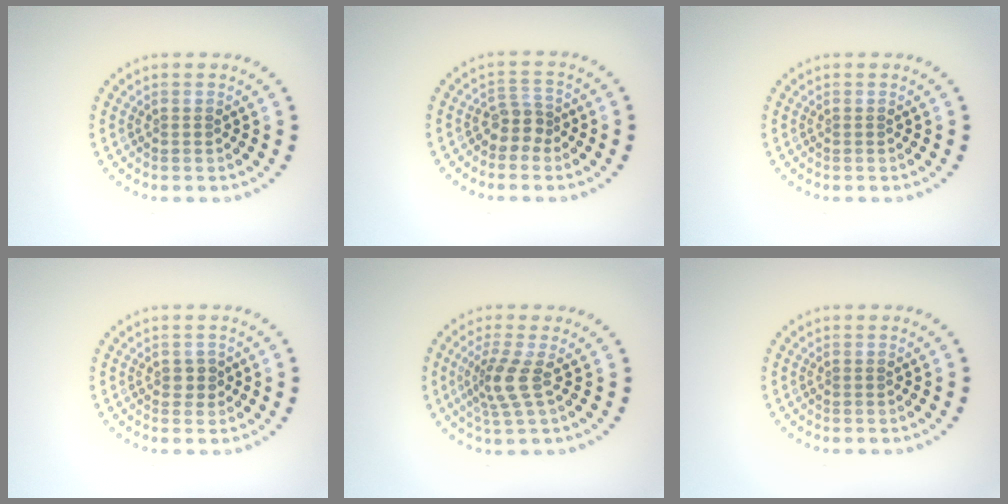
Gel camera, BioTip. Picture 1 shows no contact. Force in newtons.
{"total": 2.2, "press": 1.7, "slide": 1.4}
{"total": 0.0}
{"total": 1.0, "press": 0.9, "slide": 0.2}
{"total": 2.8, "press": 2.1, "slide": 2.0}
{"total": 0.0}